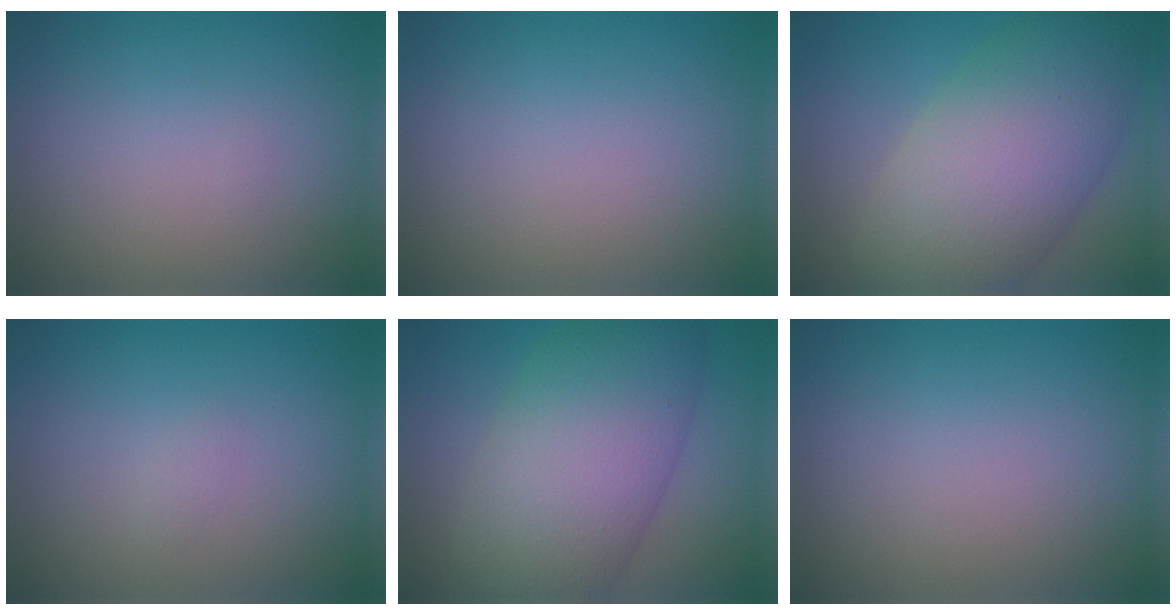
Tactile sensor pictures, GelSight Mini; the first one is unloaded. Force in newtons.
{"total": 0.0}
{"total": 10.9, "press": 10.9, "slide": 0.2}
{"total": 0.5, "press": 0.5, "slide": 0.1}
{"total": 10.7, "press": 10.7, "slide": 0.5}
{"total": 0.0}